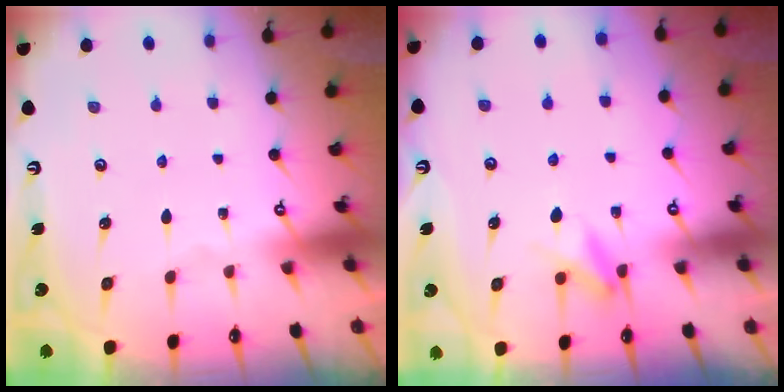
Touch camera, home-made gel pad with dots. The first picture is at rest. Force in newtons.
{"total": 6.6, "press": 6.3, "slide": 1.9}